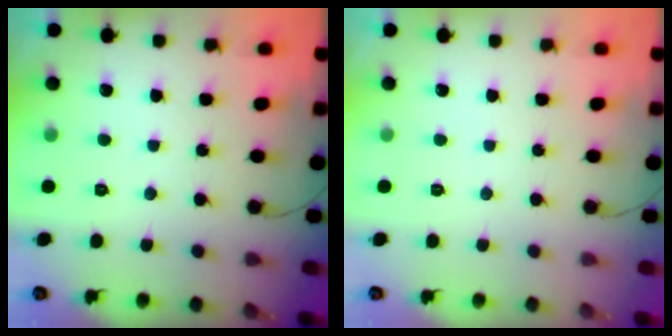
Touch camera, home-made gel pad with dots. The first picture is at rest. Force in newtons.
{"total": 0.0}